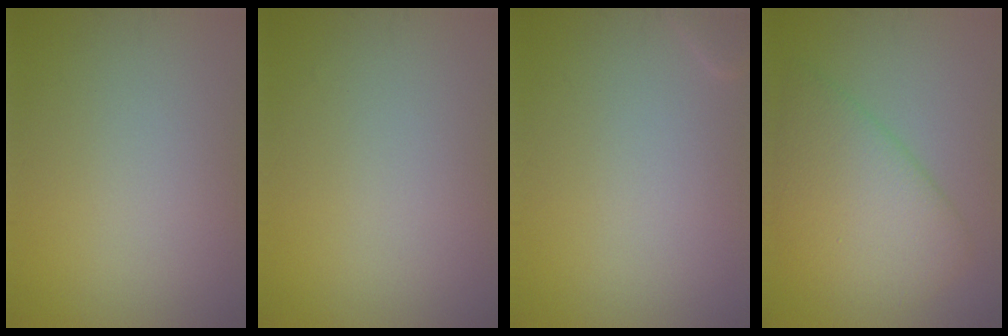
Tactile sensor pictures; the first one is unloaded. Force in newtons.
{"total": 0.0}
{"total": 0.7, "press": 0.7, "slide": 0.1}
{"total": 5.9, "press": 5.9, "slide": 0.4}